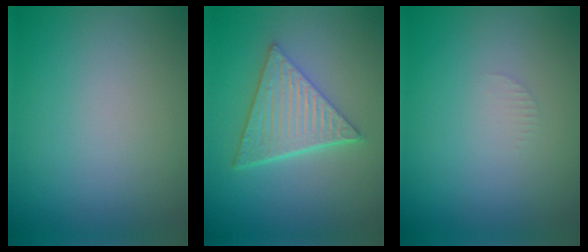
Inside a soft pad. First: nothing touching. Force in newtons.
{"total": 6.1, "press": 4.6, "slide": 4.0}
{"total": 0.7, "press": 0.6, "slide": 0.1}